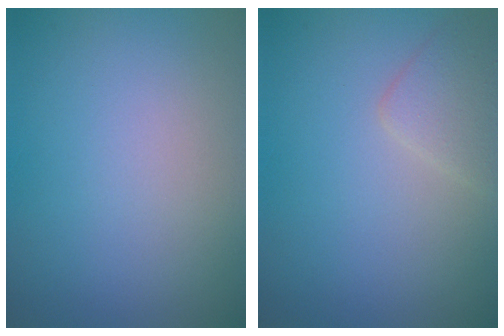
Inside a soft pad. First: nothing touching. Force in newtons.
{"total": 2.0, "press": 2.0, "slide": 0.0}